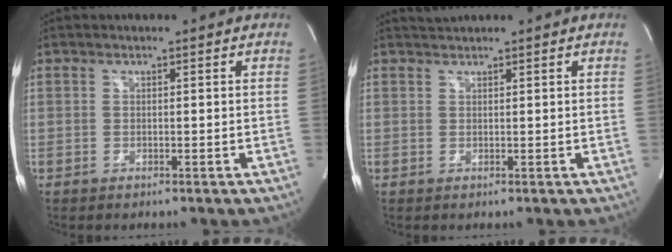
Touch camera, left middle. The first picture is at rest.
{"total": 1.1, "force": [1.0, -0.3, -0.2], "torque": [-0.002, 0.008, 0.025]}